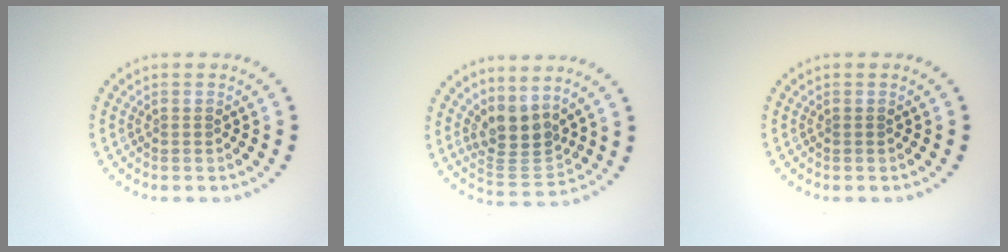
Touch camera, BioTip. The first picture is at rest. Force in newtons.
{"total": 3.8, "press": 3.2, "slide": 2.1}
{"total": 0.0}